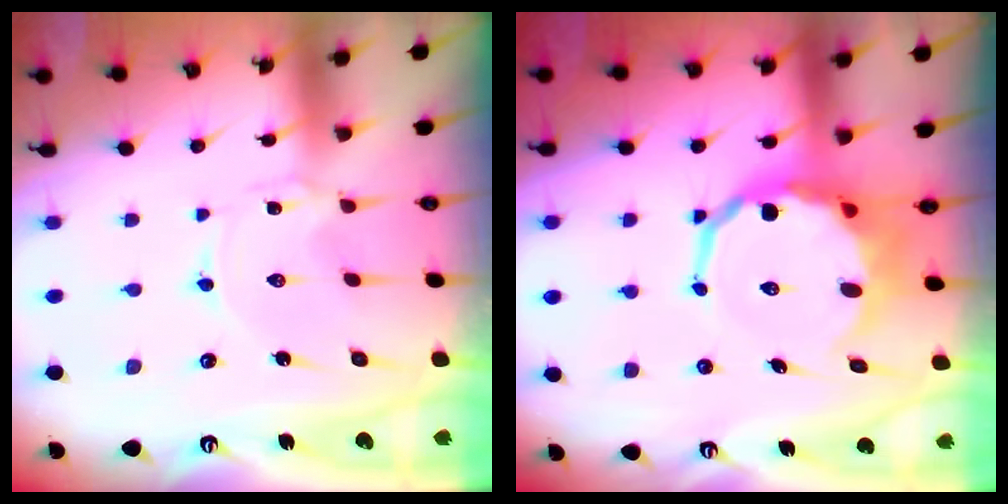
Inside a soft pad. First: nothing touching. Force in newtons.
{"total": 10.0, "press": 9.7, "slide": 2.6}